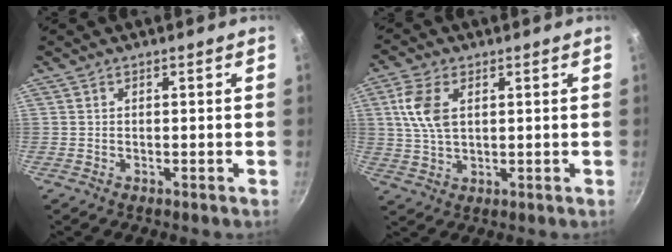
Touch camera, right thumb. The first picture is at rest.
{"total": 7.9, "force": [2.1, 4.5, 6.1], "torque": [-0.121, 0.000, 0.040]}